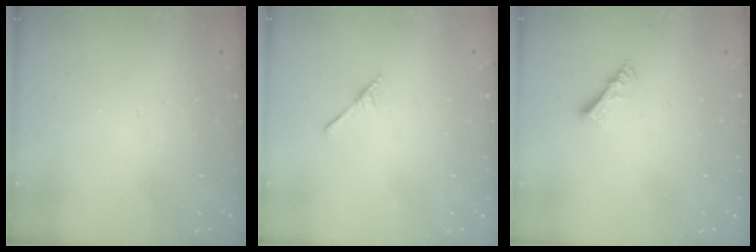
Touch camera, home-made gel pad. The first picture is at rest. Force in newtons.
{"total": 2.5, "press": 2.4, "slide": 0.3}
{"total": 4.4, "press": 4.4, "slide": 0.6}